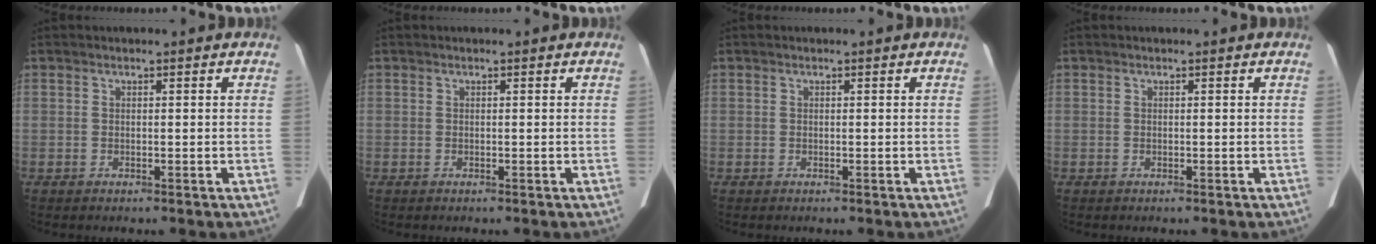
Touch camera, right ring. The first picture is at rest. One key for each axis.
{"total": 0.0}
{"total": 0.0}
{"total": 0.0}